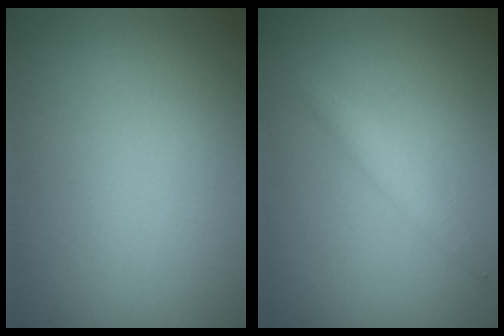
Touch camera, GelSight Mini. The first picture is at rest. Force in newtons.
{"total": 1.7, "press": 1.7, "slide": 0.1}